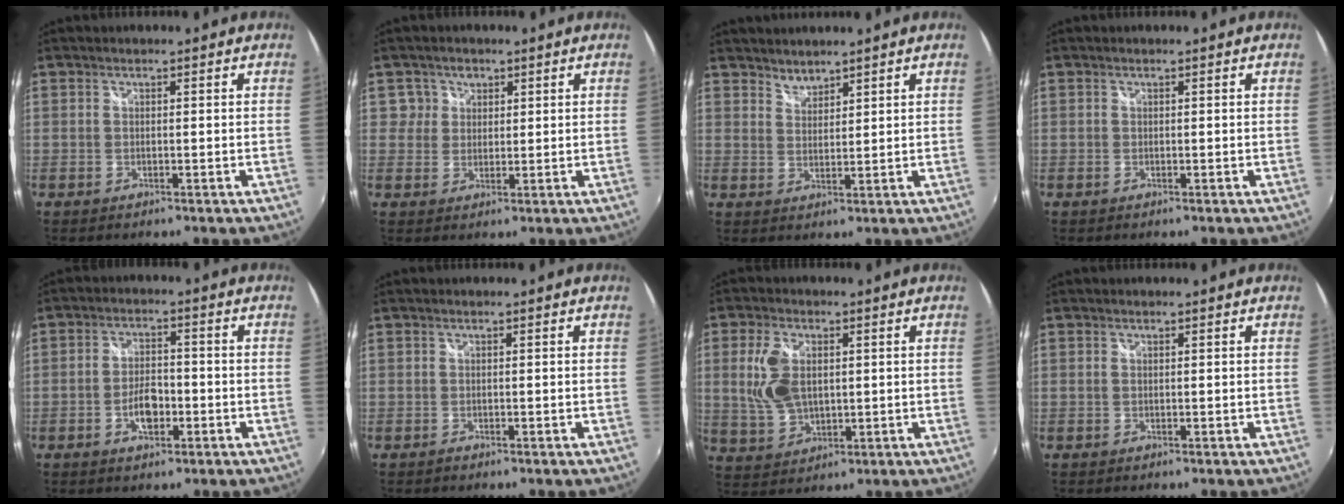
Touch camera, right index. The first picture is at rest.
{"total": 3.4, "force": [1.1, 3.2, 0.1], "torque": [0.017, 0.018, 0.015]}
{"total": 2.8, "force": [2.6, 0.9, 0.2], "torque": [0.003, 0.002, 0.048]}
{"total": 0.0}
{"total": 5.7, "force": [-2.1, 2.9, 4.4], "torque": [-0.086, 0.004, -0.034]}
{"total": 0.6, "force": [-0.5, 0.3, 0.1], "torque": [-0.003, -0.001, -0.010]}
{"total": 9.4, "force": [1.5, 5.8, 7.2], "torque": [-0.152, 0.004, 0.037]}
{"total": 0.0}